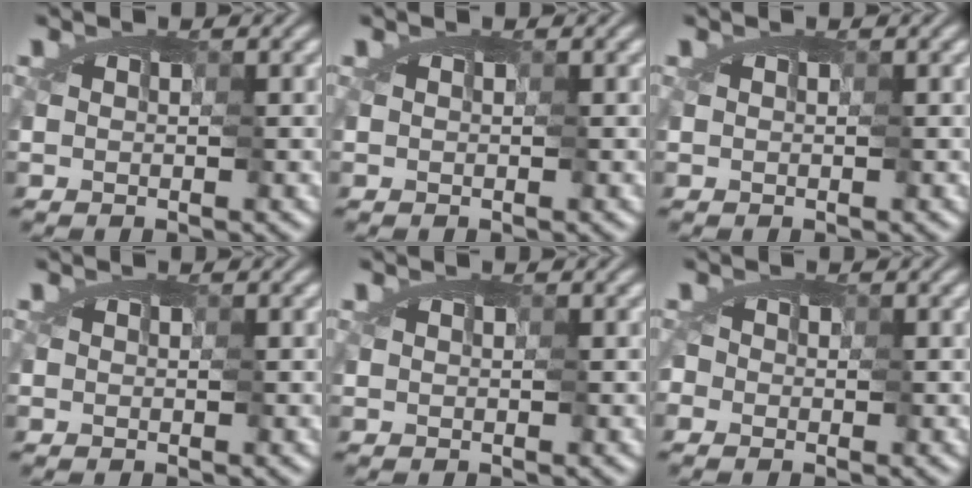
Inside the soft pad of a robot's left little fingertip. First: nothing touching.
{"total": 0.0}
{"total": 0.0}
{"total": 0.0}
{"total": 0.0}
{"total": 1.4, "force": [0.5, 1.1, 0.7], "torque": [-0.021, 0.001, 0.011]}